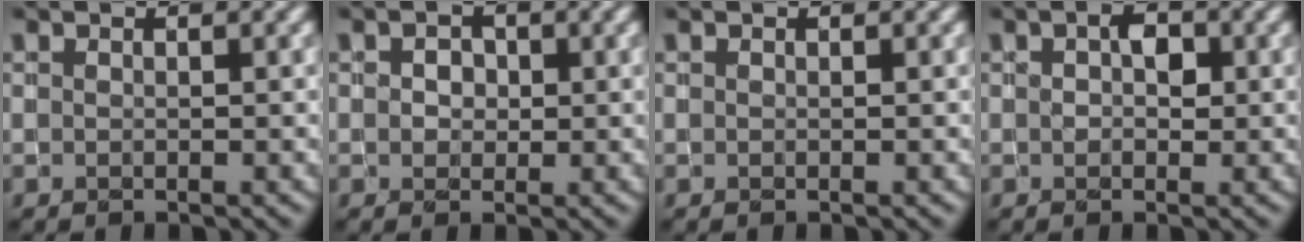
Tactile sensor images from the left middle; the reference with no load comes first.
{"total": 1.7, "force": [0.2, 1.4, 0.9], "torque": [-0.015, 0.007, -0.002]}
{"total": 0.0}
{"total": 2.2, "force": [0.2, 1.5, 1.6], "torque": [-0.025, 0.001, 0.004]}